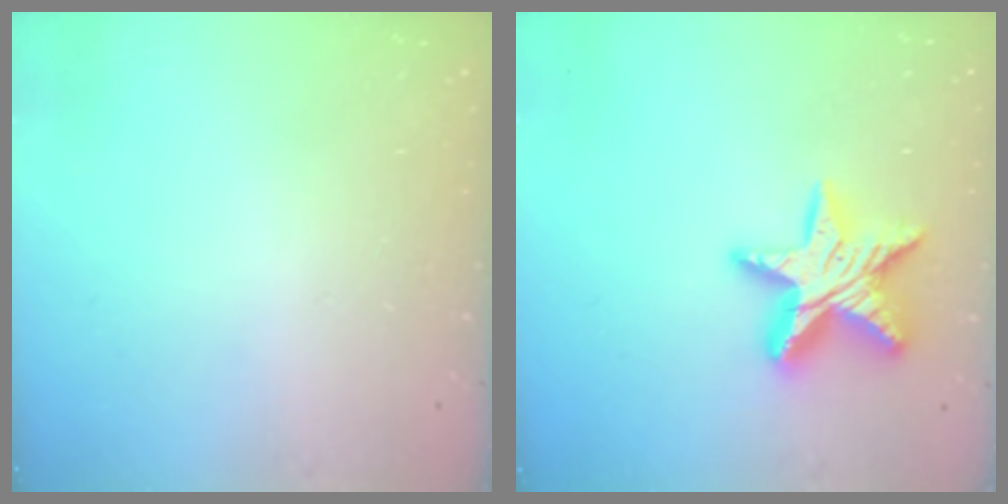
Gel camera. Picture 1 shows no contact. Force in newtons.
{"total": 15.7, "press": 15.7, "slide": 1.4}